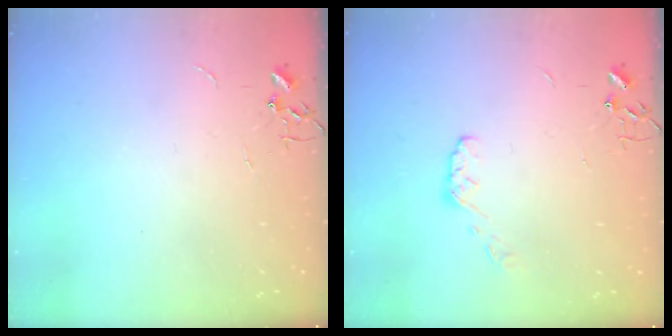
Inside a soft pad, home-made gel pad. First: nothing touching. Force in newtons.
{"total": 5.5, "press": 5.4, "slide": 0.9}